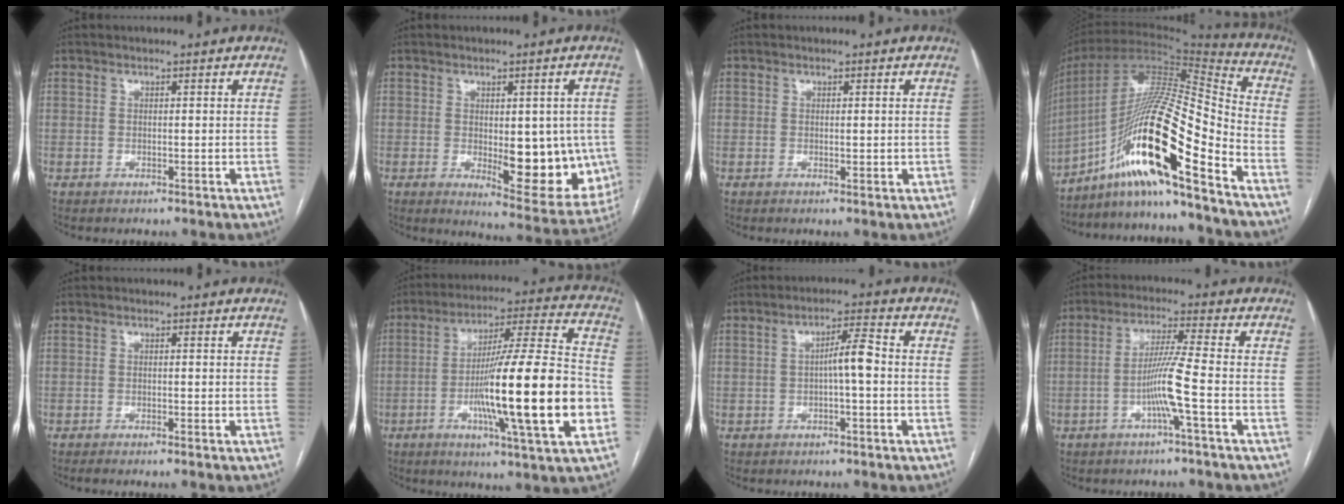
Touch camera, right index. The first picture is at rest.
{"total": 13.2, "force": [-1.6, 5.1, 12.0], "torque": [-0.136, -0.009, -0.005]}
{"total": 1.2, "force": [0.0, 0.7, 1.0], "torque": [-0.015, -0.001, 0.003]}
{"total": 21.1, "force": [-12.6, 0.9, 16.9], "torque": [-0.326, 0.000, -0.231]}
{"total": 2.4, "force": [-2.0, -0.3, 1.4], "torque": [-0.017, 0.000, -0.028]}
{"total": 22.6, "force": [-5.5, 0.4, 22.0], "torque": [-0.336, -0.008, -0.090]}
{"total": 4.2, "force": [-0.5, 0.4, 4.1], "torque": [-0.066, 0.011, -0.008]}
{"total": 6.7, "force": [-2.3, -1.3, 6.1], "torque": [-0.122, 0.004, -0.047]}